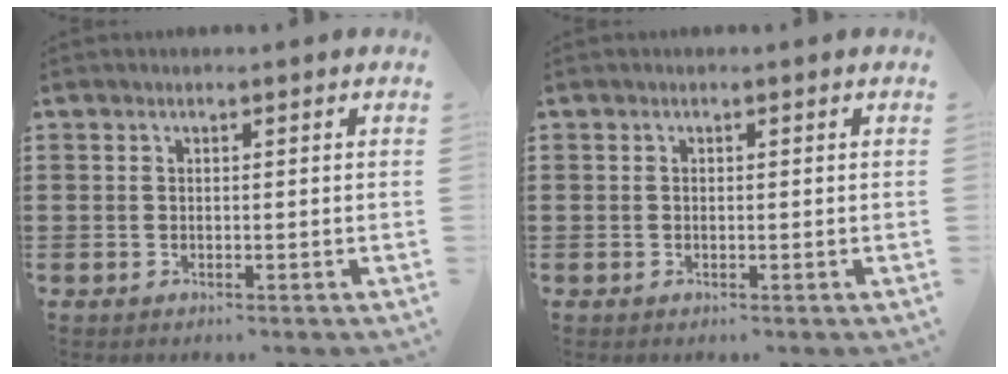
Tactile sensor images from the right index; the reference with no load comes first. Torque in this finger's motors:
{"motor_torque": [0.63, 0.29, 0.06, 0.02]}